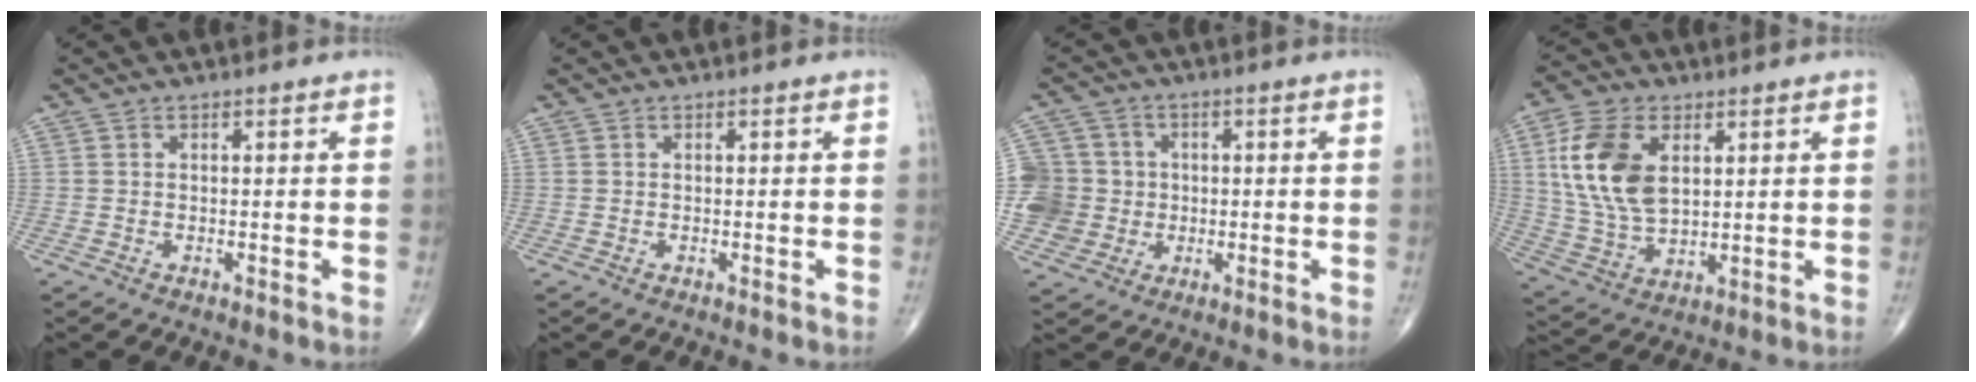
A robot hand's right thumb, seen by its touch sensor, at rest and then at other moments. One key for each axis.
{"total": 0.0}
{"total": 9.9, "fx": -0.6, "fy": 9.6, "fz": 2.0, "tx": -0.022, "ty": 0.017, "tz": -0.007}
{"total": 14.5, "fx": 3.9, "fy": 8.5, "fz": 11.0, "tx": -0.216, "ty": -0.010, "tz": 0.082}